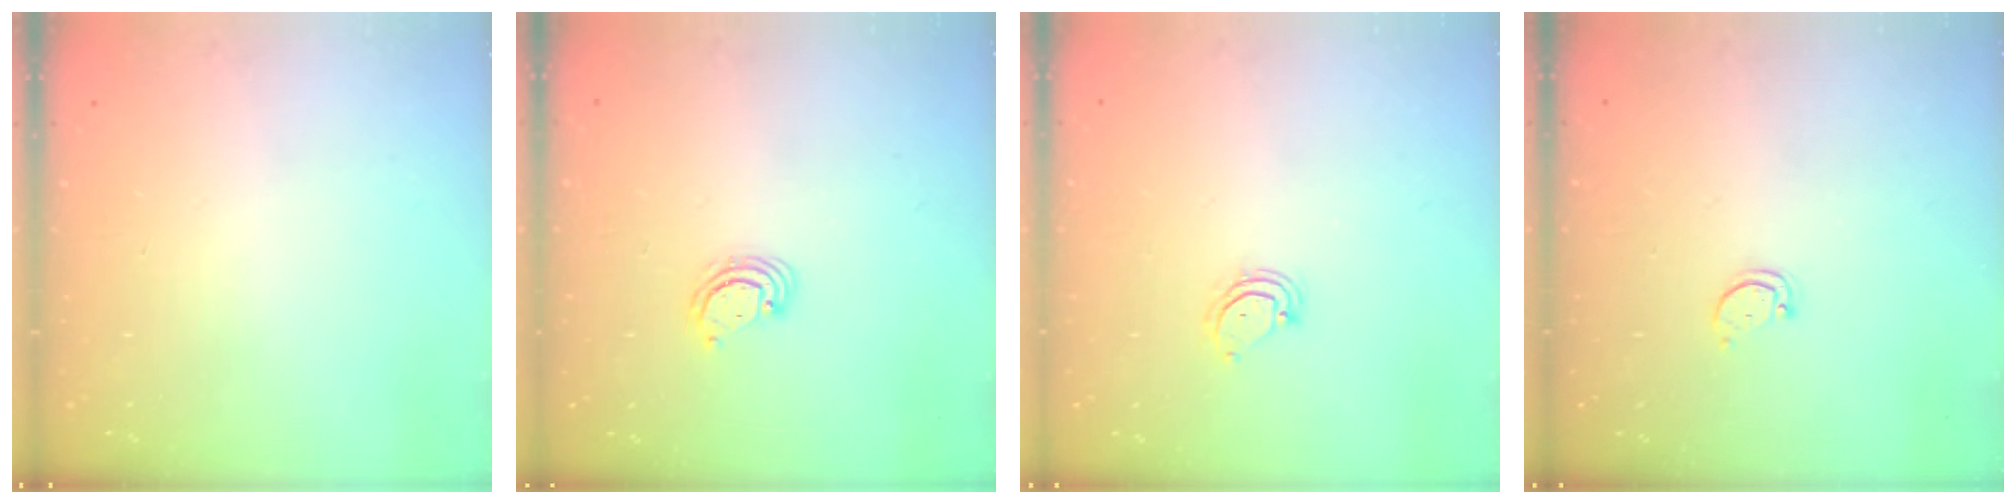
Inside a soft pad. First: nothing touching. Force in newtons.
{"total": 2.5, "press": 2.5, "slide": 0.3}
{"total": 4.2, "press": 4.1, "slide": 0.5}
{"total": 2.6, "press": 2.5, "slide": 0.4}